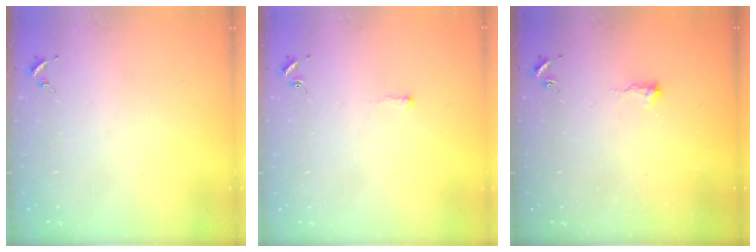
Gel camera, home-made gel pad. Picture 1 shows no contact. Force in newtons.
{"total": 2.6, "press": 2.6, "slide": 0.4}
{"total": 4.8, "press": 4.7, "slide": 0.7}